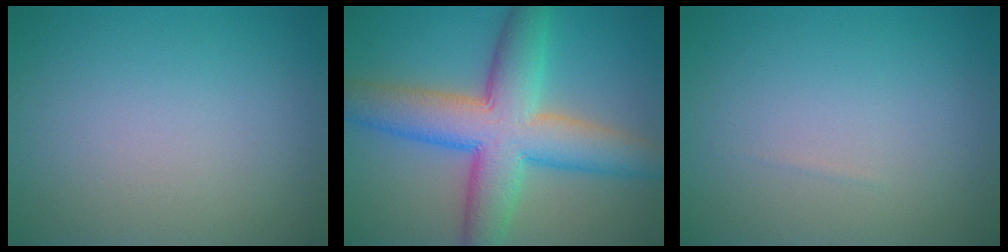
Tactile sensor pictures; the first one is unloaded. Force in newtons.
{"total": 9.9, "press": 9.9, "slide": 0.4}
{"total": 0.0}